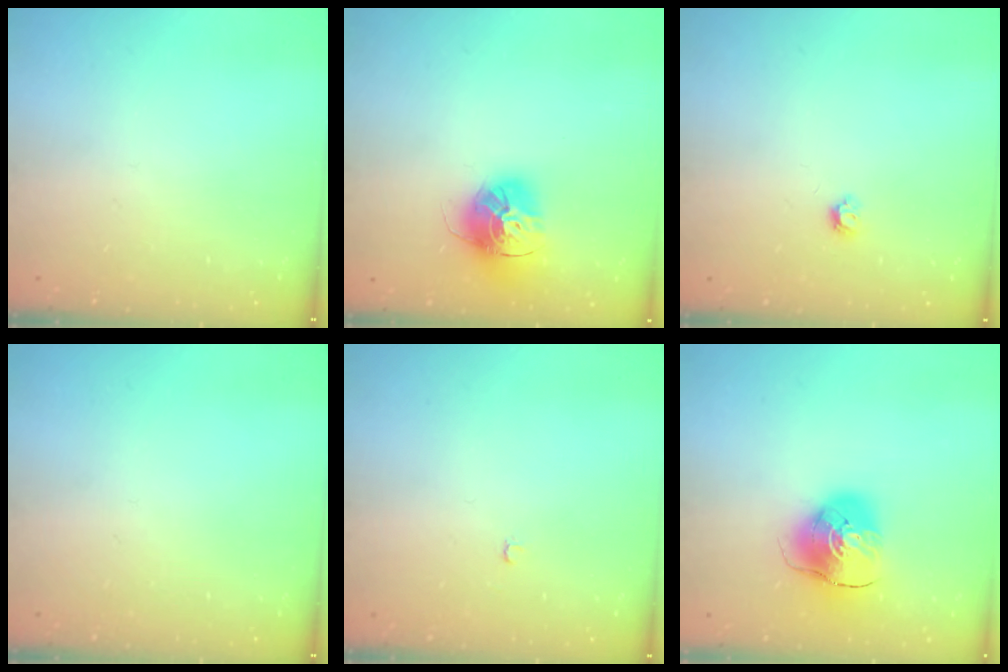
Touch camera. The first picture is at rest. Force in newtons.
{"total": 15.6, "press": 15.5, "slide": 1.4}
{"total": 3.9, "press": 3.8, "slide": 0.7}
{"total": 0.0}
{"total": 2.1, "press": 2.1, "slide": 0.2}
{"total": 10.2, "press": 10.1, "slide": 1.4}